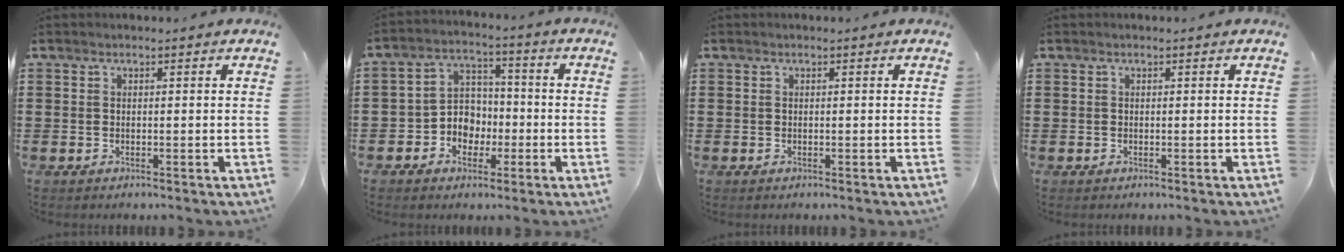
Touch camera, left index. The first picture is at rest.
{"total": 5.7, "force": [-2.0, 5.0, 1.8], "torque": [-0.048, 0.015, -0.041]}
{"total": 0.0}
{"total": 0.0}